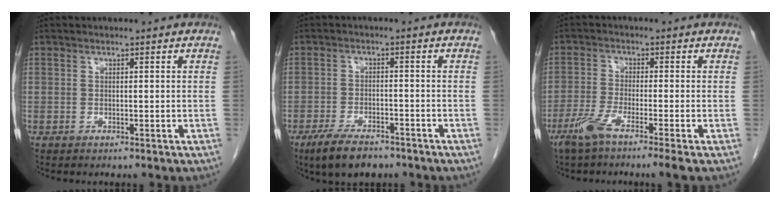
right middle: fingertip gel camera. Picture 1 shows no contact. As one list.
[{"total": 7.3, "force": [-5.4, 2.8, 4.0], "torque": [-0.075, -0.006, -0.089]}, {"total": 5.8, "force": [-3.8, -0.3, 4.4], "torque": [-0.090, -0.012, -0.078]}]